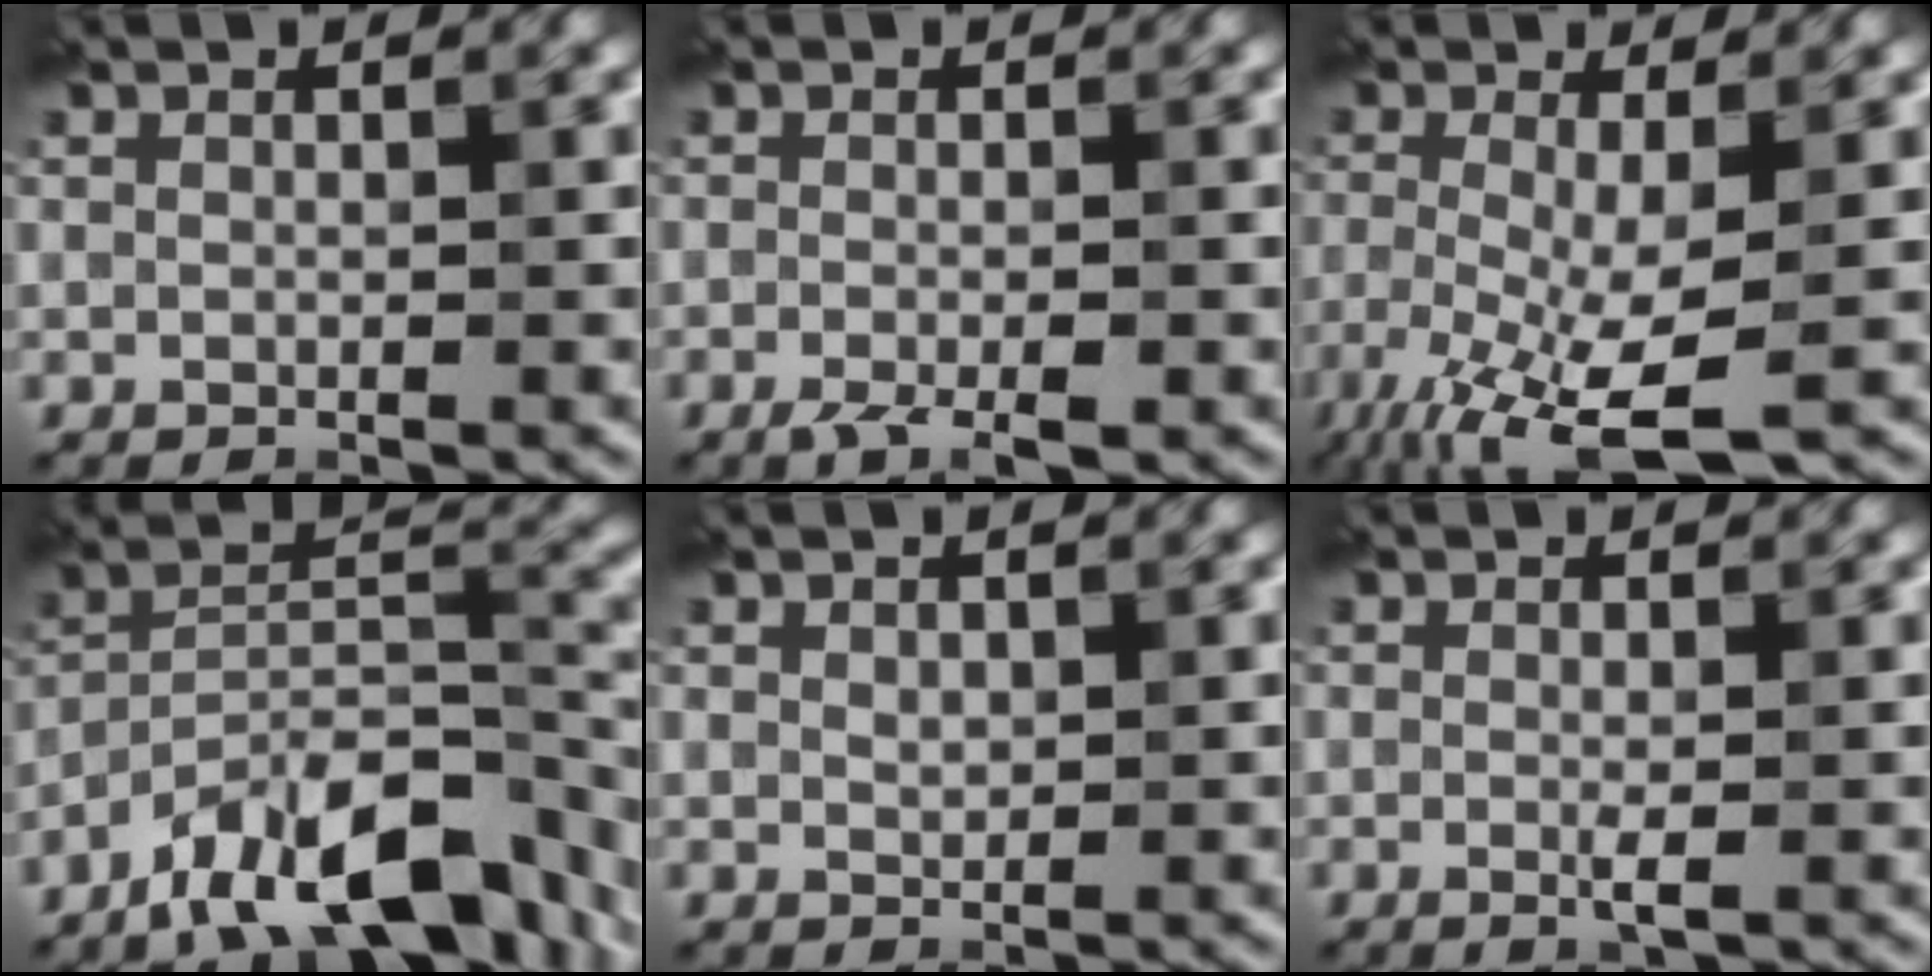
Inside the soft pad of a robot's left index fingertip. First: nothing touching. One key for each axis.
{"total": 2.7, "fx": -1.4, "fy": 0.6, "fz": 2.2, "tx": -0.043, "ty": -0.006, "tz": -0.027}
{"total": 7.1, "fx": -3.3, "fy": 1.9, "fz": 6.0, "tx": -0.135, "ty": -0.022, "tz": -0.062}
{"total": 12.4, "fx": -8.3, "fy": 4.1, "fz": 8.3, "tx": -0.124, "ty": 0.008, "tz": -0.153}
{"total": 0.8, "fx": 0.3, "fy": 0.5, "fz": 0.5, "tx": -0.009, "ty": -0.001, "tz": 0.007}
{"total": 1.3, "fx": -0.2, "fy": 0.1, "fz": 1.2, "tx": -0.023, "ty": -0.006, "tz": -0.004}